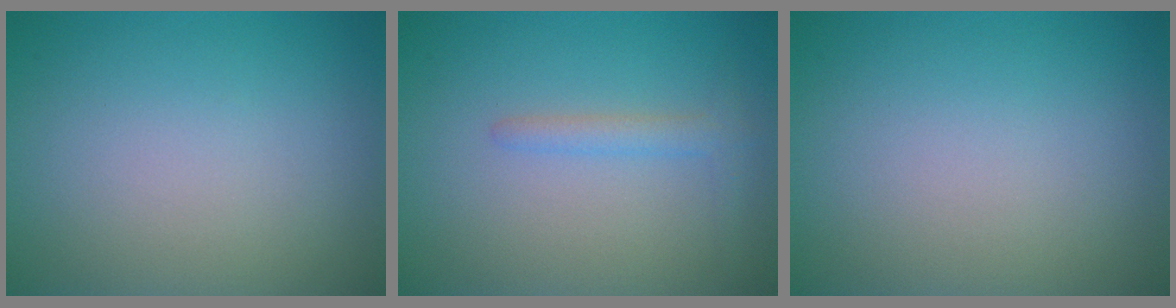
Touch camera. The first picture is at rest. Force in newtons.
{"total": 1.6, "press": 1.6, "slide": 0.1}
{"total": 0.0}